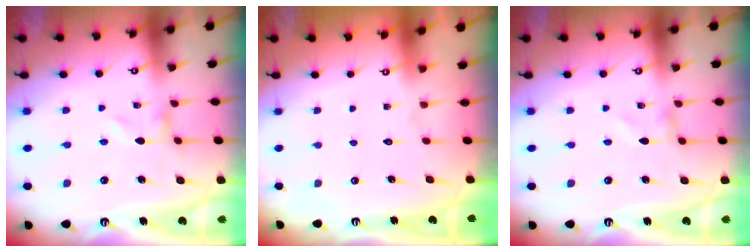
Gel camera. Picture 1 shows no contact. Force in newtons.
{"total": 1.7, "press": 1.7, "slide": 0.1}
{"total": 0.0}